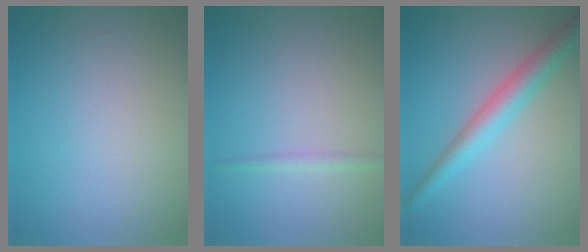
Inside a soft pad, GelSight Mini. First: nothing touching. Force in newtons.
{"total": 1.0, "press": 1.0, "slide": 0.0}
{"total": 3.8, "press": 3.8, "slide": 0.1}